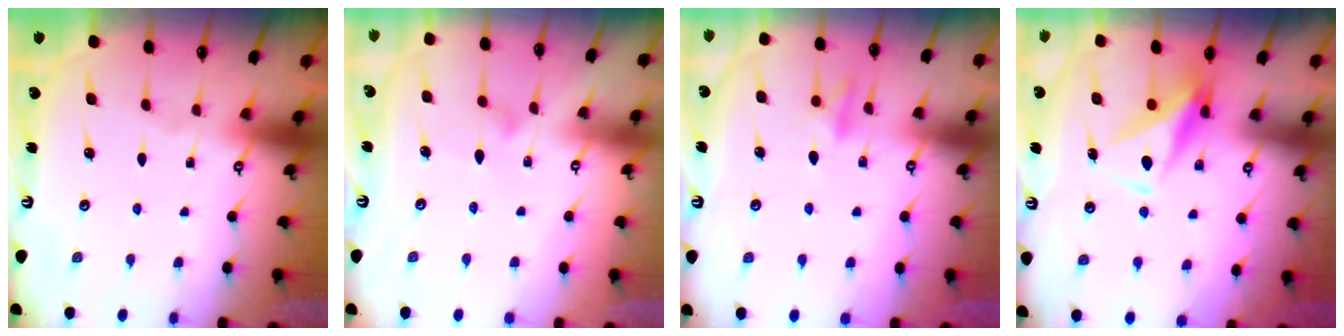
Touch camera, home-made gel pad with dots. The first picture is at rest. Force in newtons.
{"total": 7.8, "press": 7.8, "slide": 0.4}
{"total": 10.2, "press": 10.0, "slide": 2.0}
{"total": 9.3, "press": 9.2, "slide": 1.6}